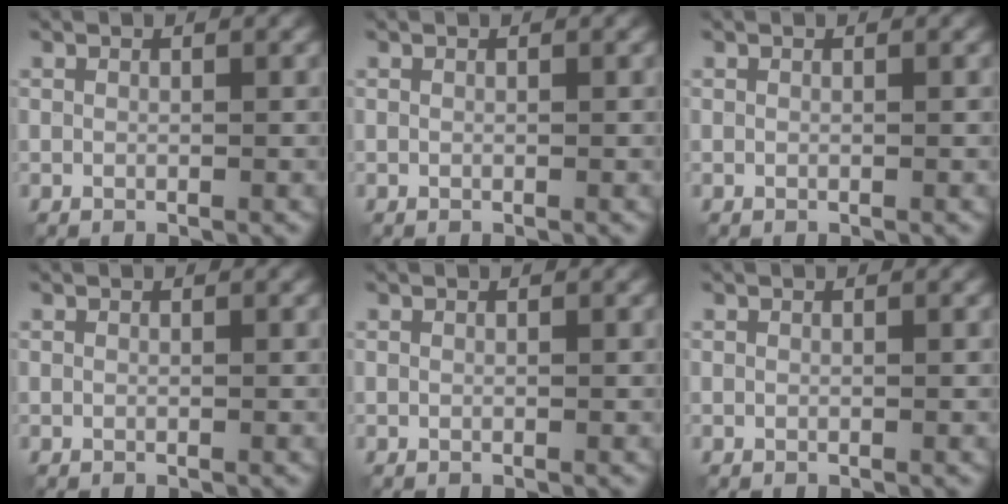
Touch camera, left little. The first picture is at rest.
{"total": 0.0}
{"total": 0.0}
{"total": 0.0}
{"total": 0.0}
{"total": 0.0}